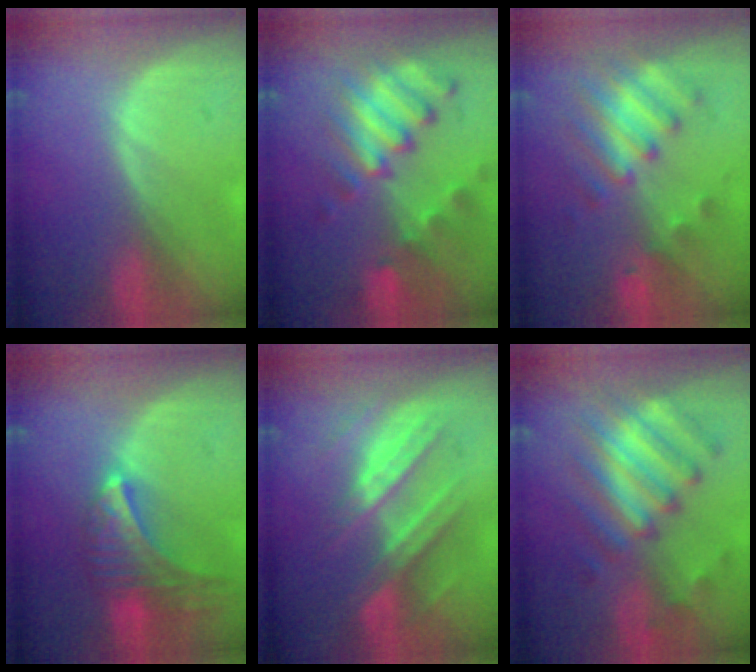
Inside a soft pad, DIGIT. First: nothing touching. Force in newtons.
{"total": 10.1, "press": 8.9, "slide": 4.8}
{"total": 8.3, "press": 7.3, "slide": 4.1}
{"total": 9.1, "press": 8.1, "slide": 4.2}
{"total": 8.3, "press": 8.1, "slide": 1.7}
{"total": 8.9, "press": 8.8, "slide": 1.0}